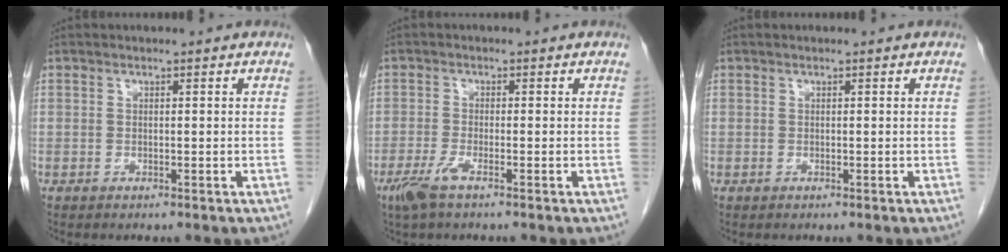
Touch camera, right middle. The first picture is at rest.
{"total": 3.2, "force": [-1.9, 0.2, 2.5], "torque": [-0.061, -0.010, -0.043]}
{"total": 0.0}